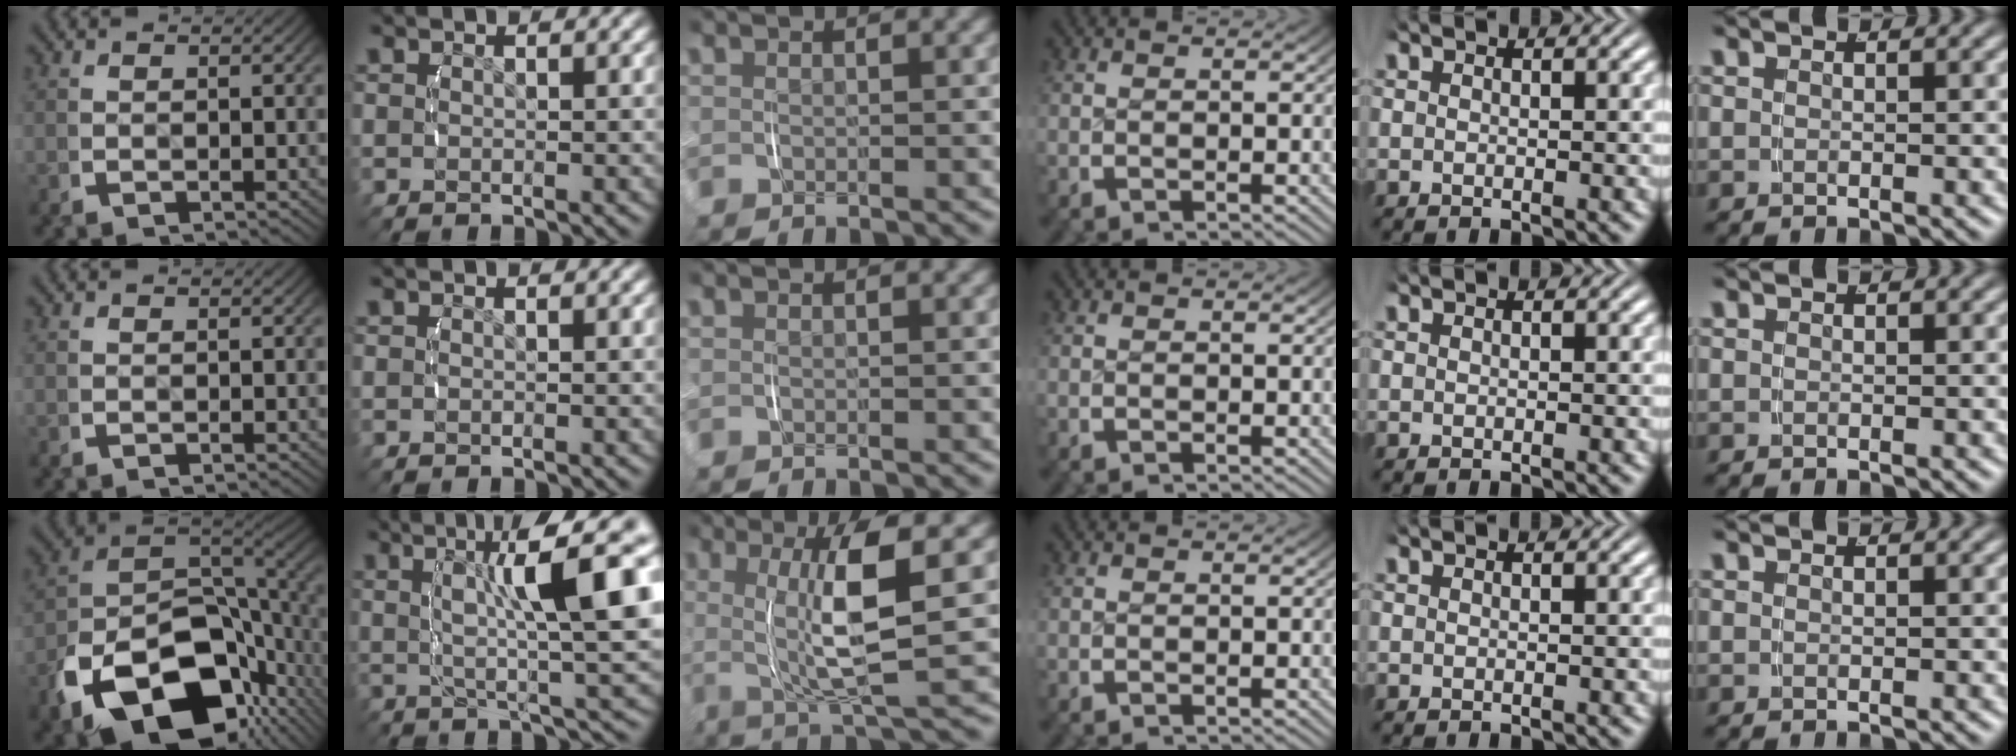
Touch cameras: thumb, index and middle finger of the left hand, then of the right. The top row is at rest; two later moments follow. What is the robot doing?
{"motion": "lift_and_place", "object": "ethernet cable"}